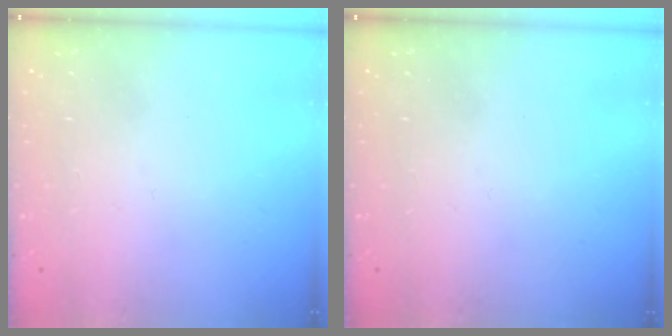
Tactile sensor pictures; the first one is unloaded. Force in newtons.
{"total": 0.0}